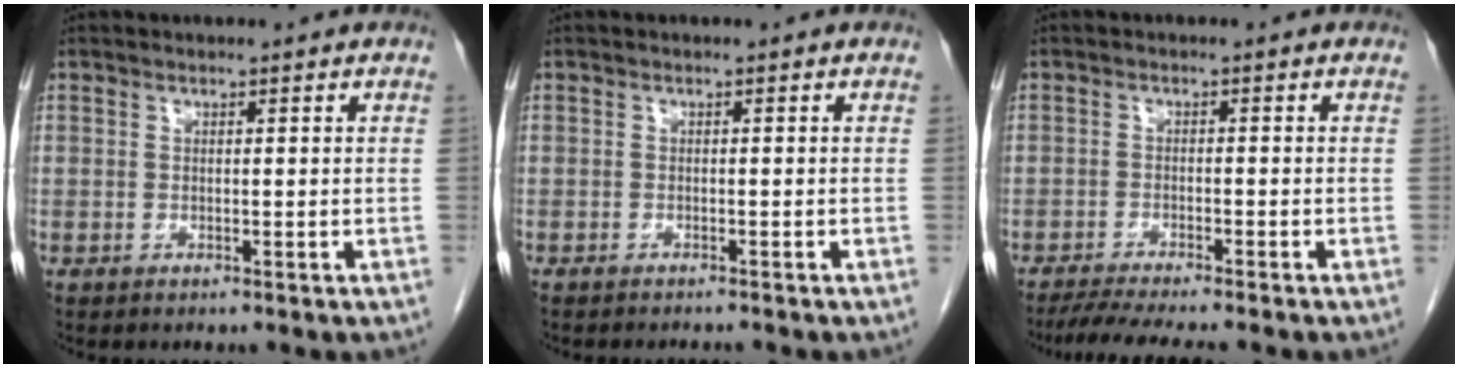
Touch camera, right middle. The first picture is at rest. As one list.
[{"total": 2.3, "force": [-2.2, 0.0, 0.7], "torque": [-0.010, -0.003, -0.029]}, {"total": 7.0, "force": [-6.1, -0.3, 3.5], "torque": [-0.048, -0.017, -0.100]}]